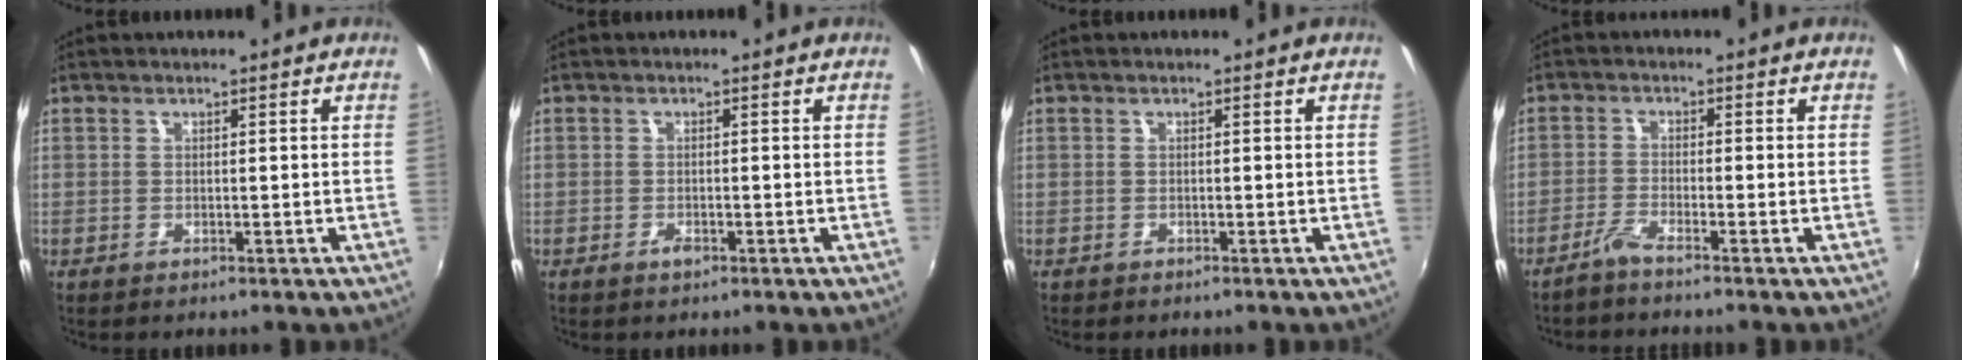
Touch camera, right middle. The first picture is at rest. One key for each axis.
{"total": 1.3, "fx": -0.9, "fy": 0.7, "fz": 0.7, "tx": -0.013, "ty": -0.003, "tz": -0.017}
{"total": 0.5, "fx": -0.4, "fy": 0.3, "fz": 0.1, "tx": -0.003, "ty": -0.002, "tz": -0.008}
{"total": 2.5, "fx": -2.2, "fy": -0.3, "fz": 1.2, "tx": -0.040, "ty": -0.002, "tz": -0.047}